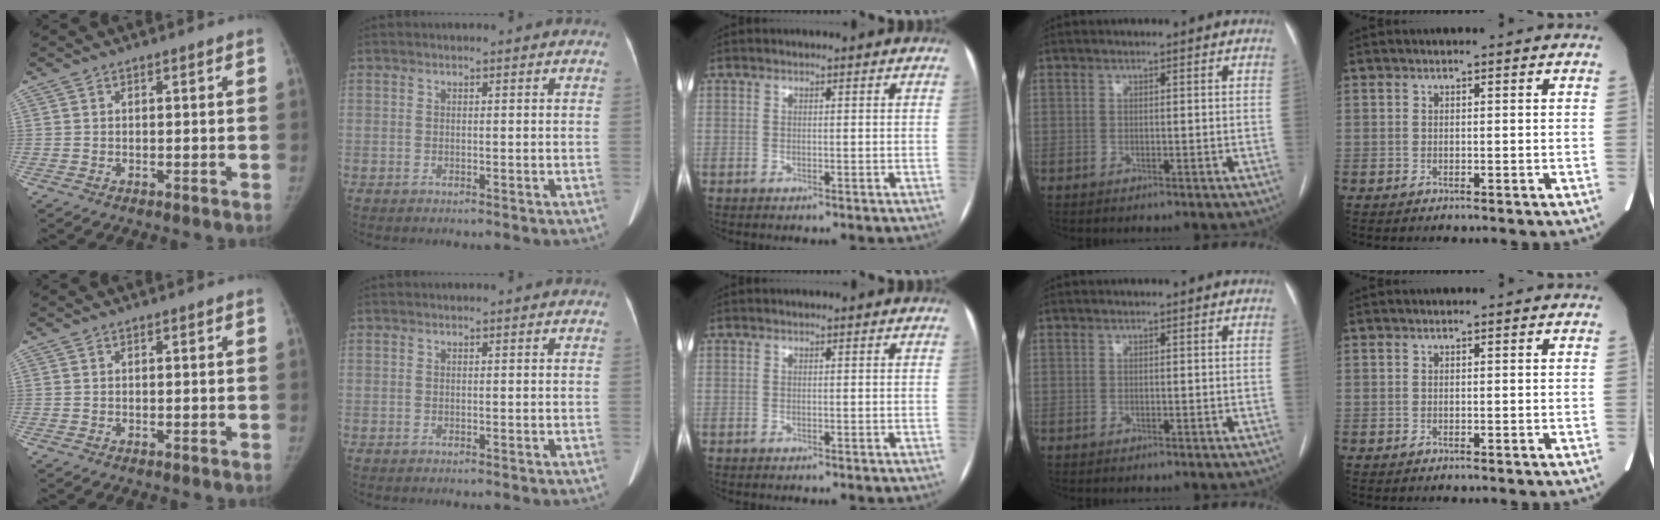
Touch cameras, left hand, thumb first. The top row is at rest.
{}